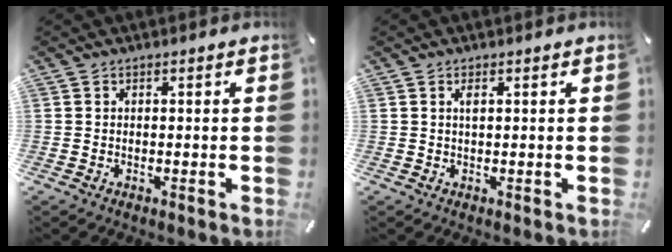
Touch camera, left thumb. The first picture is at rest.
{"total": 1.3, "force": [0.4, 0.4, 1.2], "torque": [-0.024, 0.002, 0.006]}